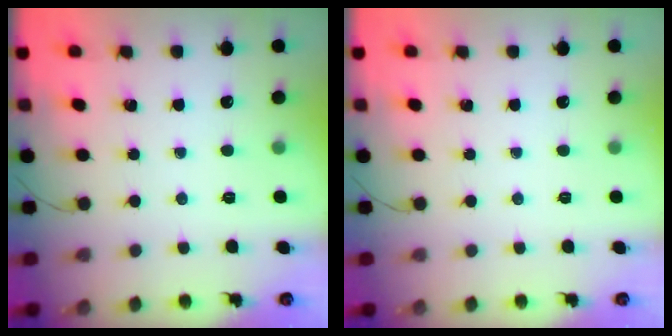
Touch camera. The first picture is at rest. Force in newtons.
{"total": 0.0}